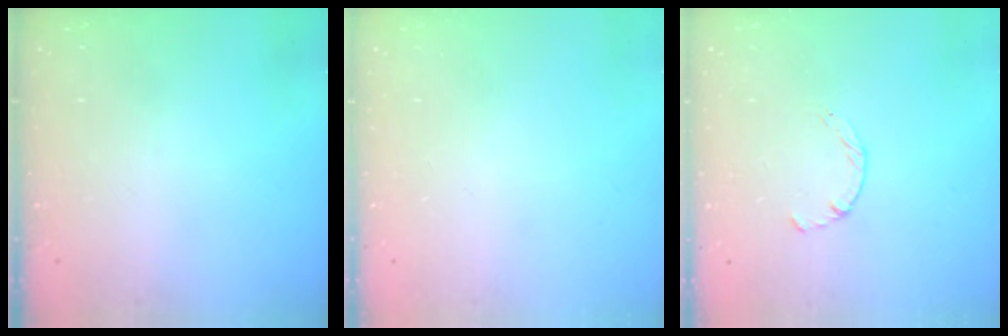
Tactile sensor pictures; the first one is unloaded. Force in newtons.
{"total": 0.0}
{"total": 1.8, "press": 1.7, "slide": 0.3}